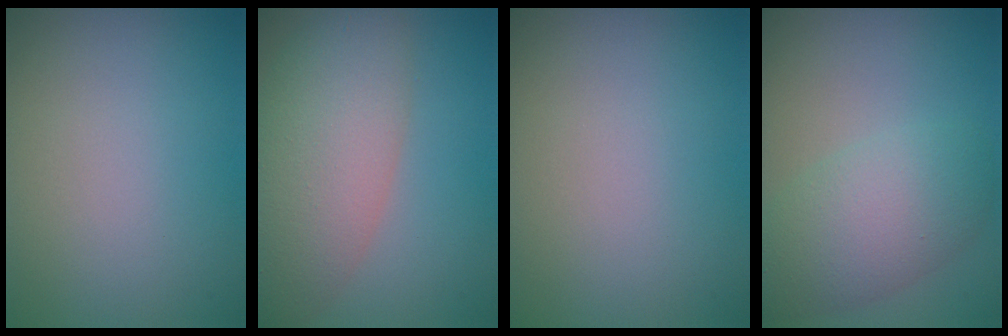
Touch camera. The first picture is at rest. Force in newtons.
{"total": 7.7, "press": 7.7, "slide": 0.4}
{"total": 0.0}
{"total": 5.2, "press": 5.2, "slide": 0.2}